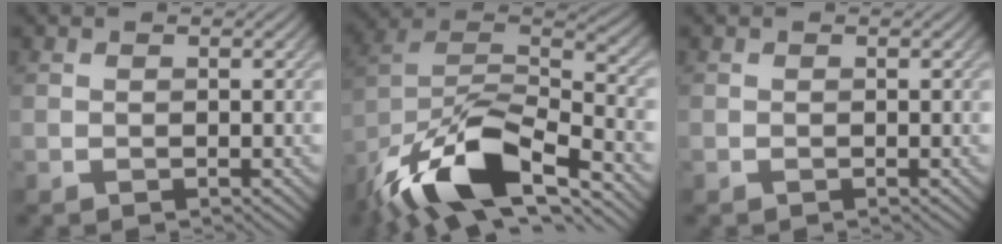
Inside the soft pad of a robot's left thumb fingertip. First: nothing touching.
{"total": 16.8, "force": [-11.1, 6.0, 11.1], "torque": [-0.235, -0.012, -0.202]}
{"total": 0.0}